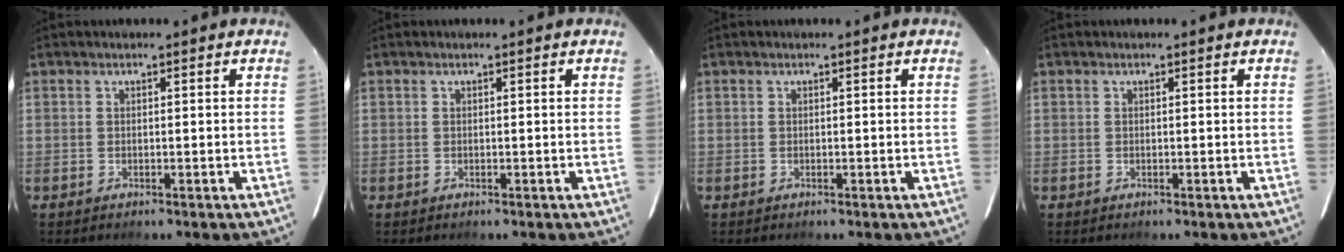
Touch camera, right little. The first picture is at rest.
{"total": 0.0}
{"total": 0.0}
{"total": 0.0}